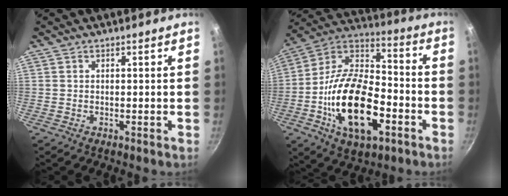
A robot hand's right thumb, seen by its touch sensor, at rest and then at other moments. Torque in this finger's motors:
{"motor_torque": [0.40, 1.71, 2.18, -0.59, 0.55]}